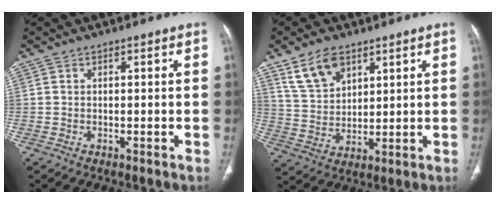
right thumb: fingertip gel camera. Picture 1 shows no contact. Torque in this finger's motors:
{"motor_torque": [0.29, 0.36, 0.10, 0.10, 0.05]}